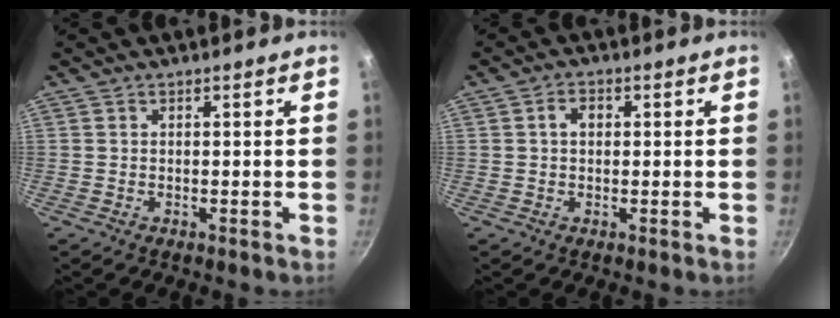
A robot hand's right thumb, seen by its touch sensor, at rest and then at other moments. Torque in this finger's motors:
{"motor_torque": [-0.23, 0.55, 0.58, -0.15, -0.01]}